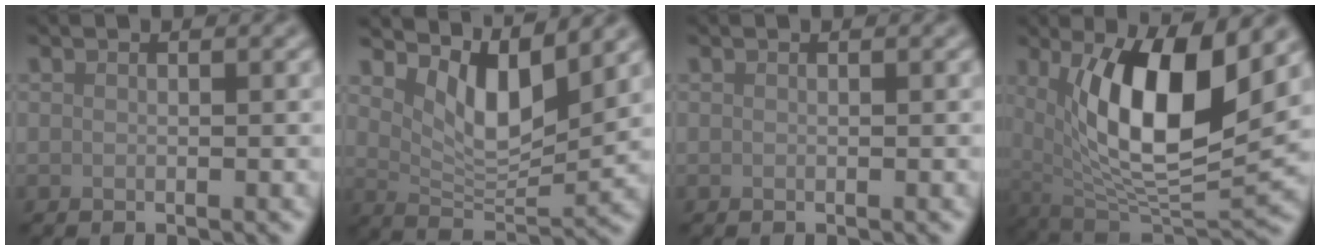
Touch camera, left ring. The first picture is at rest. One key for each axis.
{"total": 6.0, "fx": 3.3, "fy": 2.4, "fz": 4.4, "tx": -0.081, "ty": -0.015, "tz": 0.055}
{"total": 0.0}
{"total": 11.0, "fx": 3.0, "fy": 4.0, "fz": 9.9, "tx": -0.164, "ty": -0.014, "tz": 0.056}